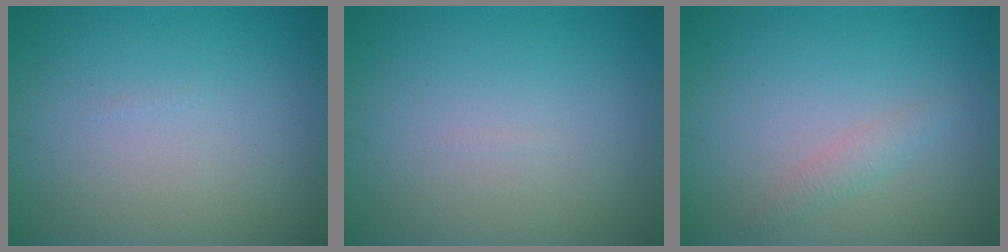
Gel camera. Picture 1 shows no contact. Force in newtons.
{"total": 0.0}
{"total": 1.2, "press": 1.2, "slide": 0.0}